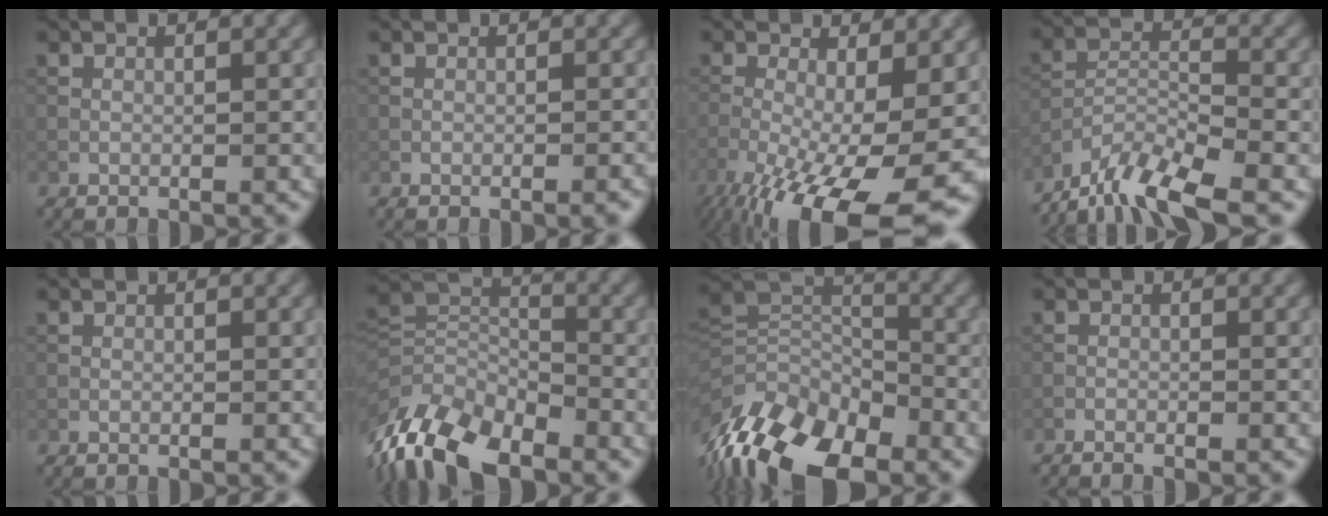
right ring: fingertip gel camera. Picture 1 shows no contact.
{"total": 0.7, "force": [-0.5, 0.1, 0.5], "torque": [-0.005, 0.002, -0.009]}
{"total": 15.9, "force": [-6.9, 5.0, 13.4], "torque": [-0.241, -0.029, -0.102]}
{"total": 8.5, "force": [-7.2, 2.0, 4.2], "torque": [-0.076, -0.006, -0.135]}
{"total": 0.0}
{"total": 12.2, "force": [-8.4, 5.9, 6.7], "torque": [-0.141, -0.012, -0.160]}
{"total": 14.3, "force": [-9.7, 7.3, 7.5], "torque": [-0.150, -0.005, -0.166]}
{"total": 0.9, "force": [-0.8, -0.1, 0.4], "torque": [-0.015, 0.003, -0.018]}